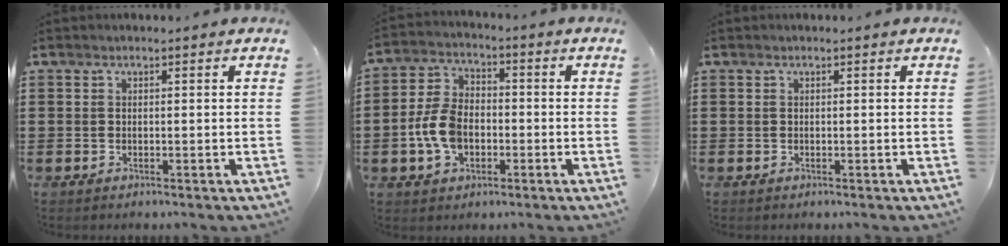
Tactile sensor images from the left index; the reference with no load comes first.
{"total": 7.9, "force": [-1.9, 5.1, 5.7], "torque": [-0.142, 0.005, -0.042]}
{"total": 0.0}